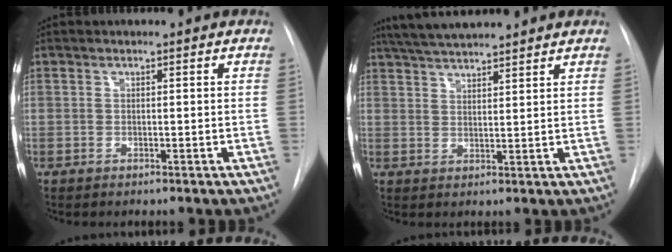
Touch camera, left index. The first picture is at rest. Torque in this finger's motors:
{"motor_torque": [0.15, -0.53, 0.84, 0.21]}